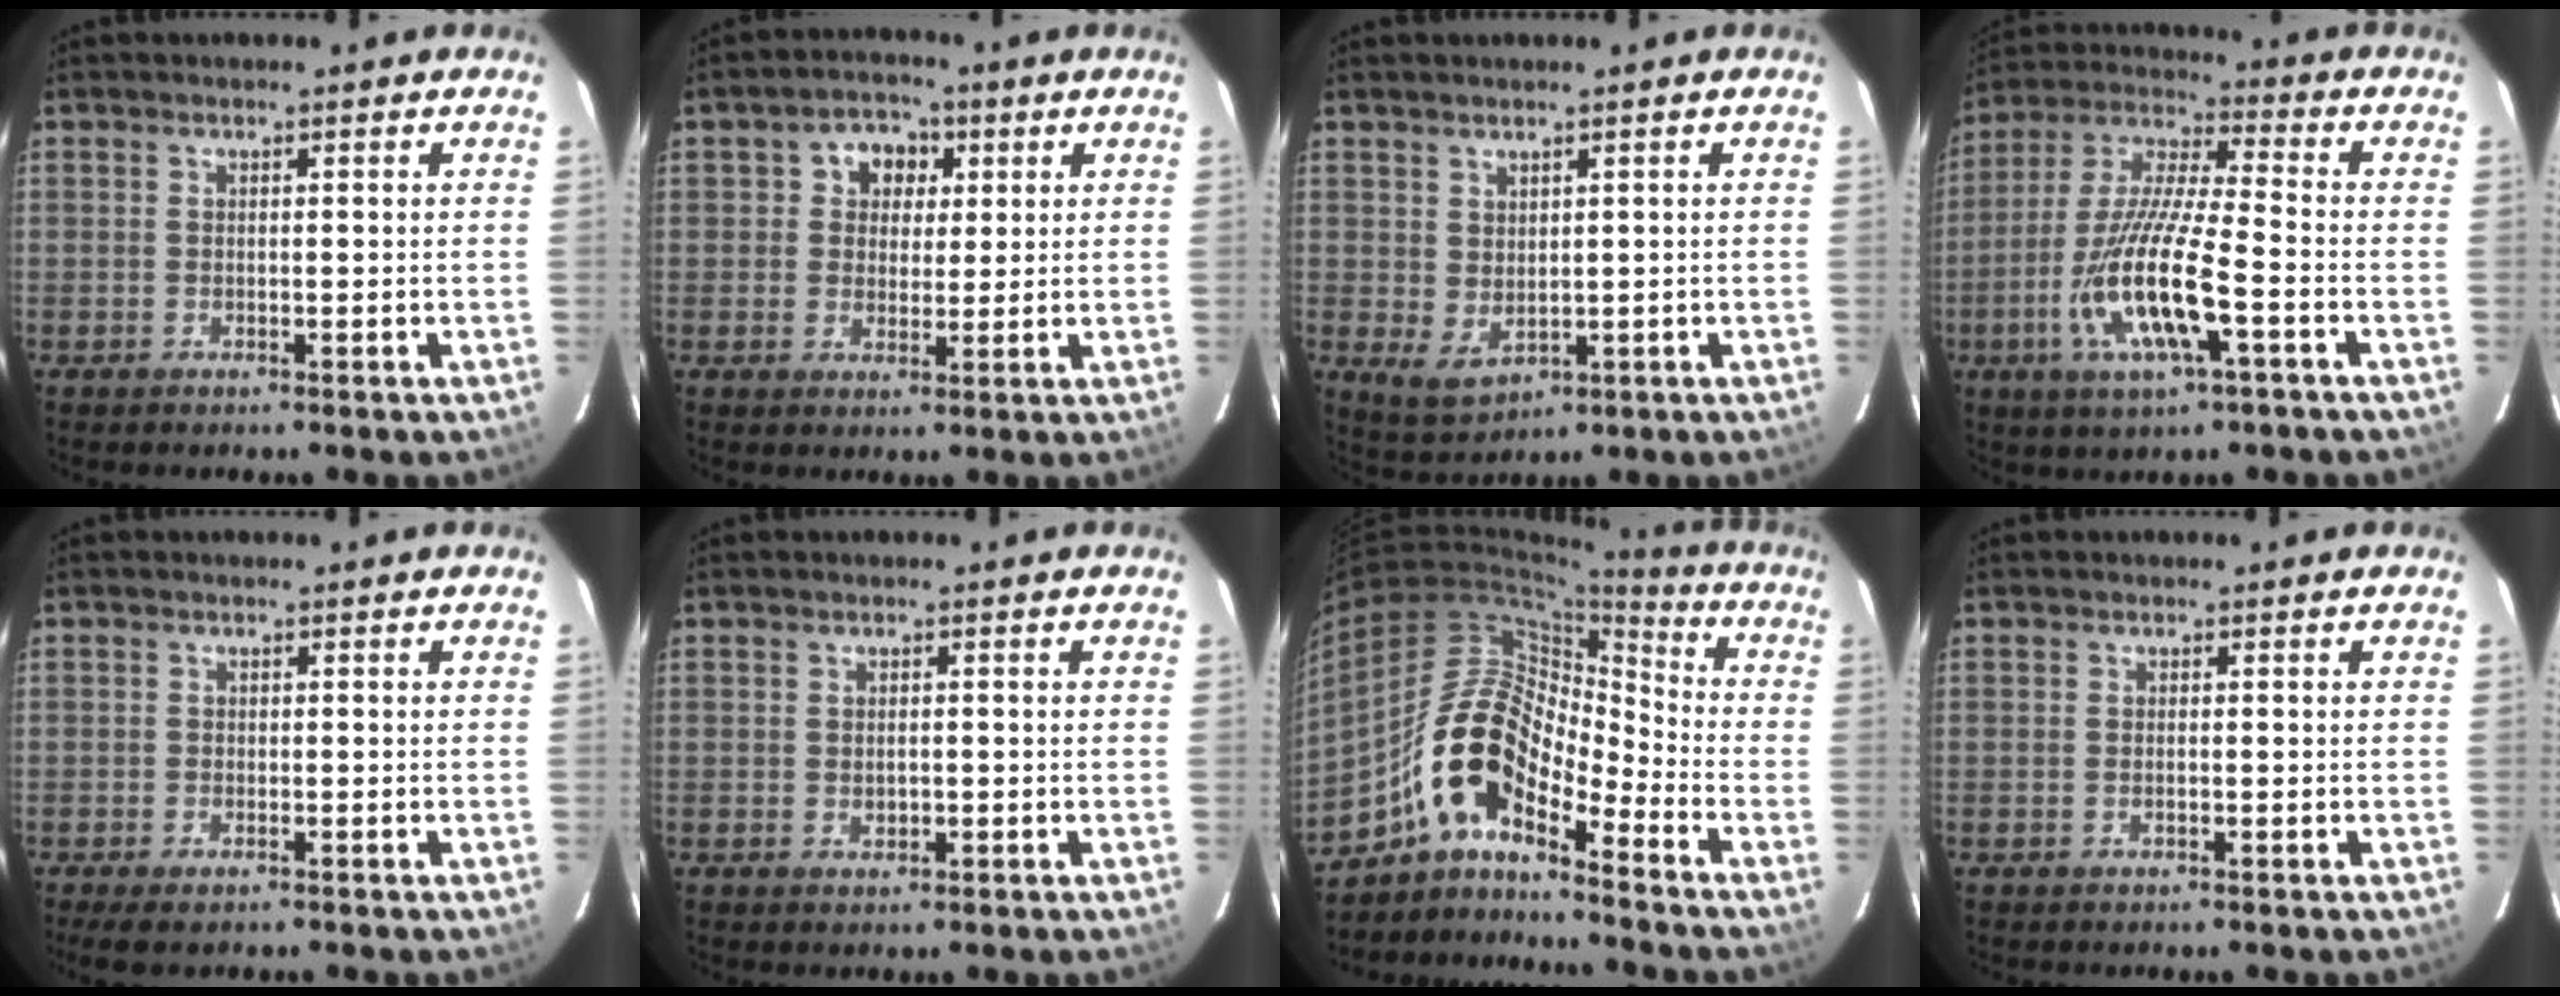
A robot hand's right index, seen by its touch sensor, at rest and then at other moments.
{"total": 5.9, "force": [1.6, 5.2, 2.3], "torque": [-0.029, 0.020, 0.025]}
{"total": 4.0, "force": [1.0, 2.9, 2.6], "torque": [-0.047, -0.004, 0.031]}
{"total": 15.4, "force": [-5.3, 2.5, 14.2], "torque": [-0.297, -0.015, -0.105]}
{"total": 3.4, "force": [-2.4, 1.3, 2.1], "torque": [-0.048, -0.012, -0.043]}
{"total": 1.5, "force": [-0.2, 1.2, 0.9], "torque": [-0.014, 0.000, -0.001]}
{"total": 12.7, "force": [-8.8, 4.6, 8.0], "torque": [-0.146, 0.024, -0.181]}
{"total": 0.7, "force": [-0.3, 0.2, 0.7], "torque": [-0.014, 0.001, -0.005]}